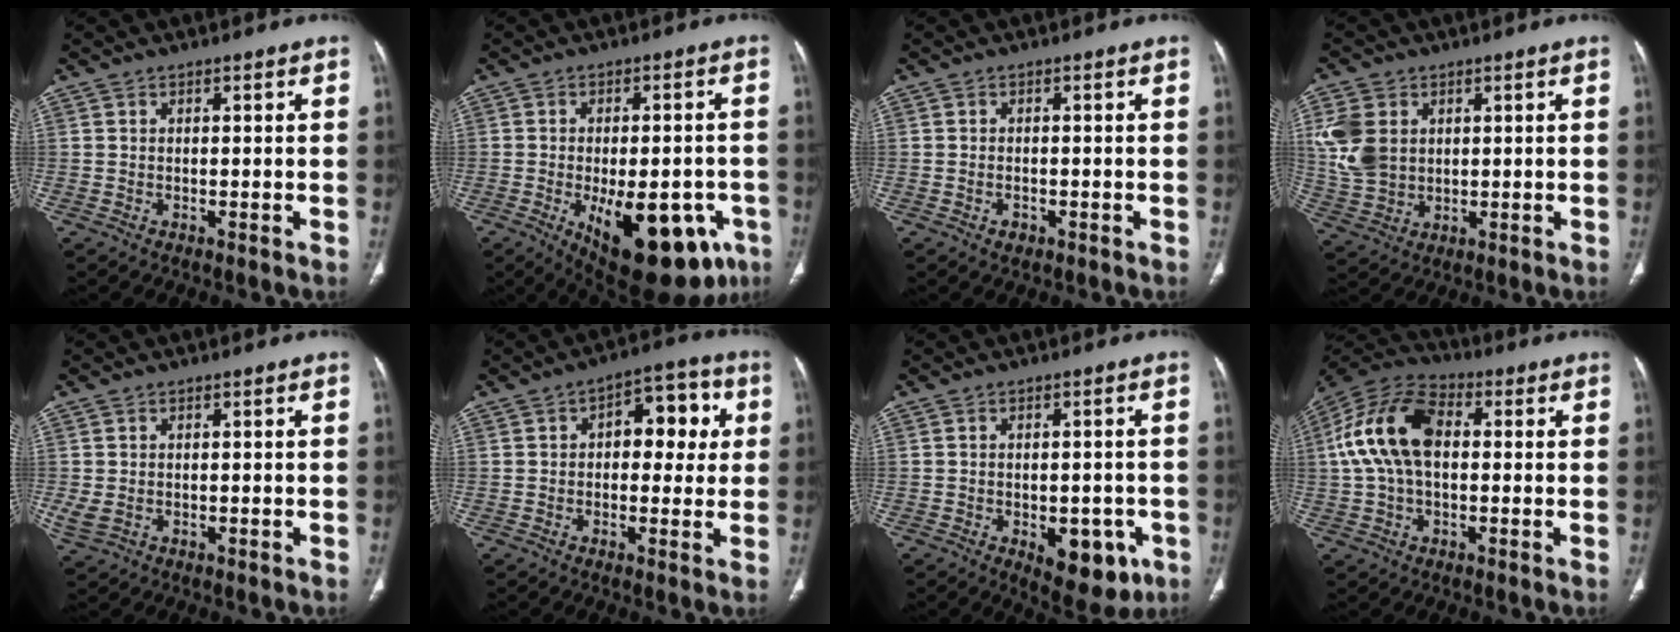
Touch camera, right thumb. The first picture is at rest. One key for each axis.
{"total": 21.3, "fx": -8.2, "fy": 10.0, "fz": 16.9, "tx": -0.178, "ty": 0.004, "tz": -0.093}
{"total": 1.6, "fx": -0.8, "fy": 1.1, "fz": 0.9, "tx": -0.012, "ty": 0.005, "tz": -0.008}
{"total": 9.9, "fx": 2.5, "fy": 7.5, "fz": 6.0, "tx": -0.119, "ty": -0.006, "tz": 0.060}
{"total": 3.1, "fx": -0.3, "fy": 2.3, "fz": 2.1, "tx": -0.057, "ty": 0.004, "tz": 0.004}
{"total": 10.9, "fx": 2.1, "fy": 6.4, "fz": 8.6, "tx": -0.066, "ty": 0.022, "tz": 0.022}
{"total": 10.4, "fx": -3.9, "fy": 5.6, "fz": 7.8, "tx": -0.071, "ty": 0.007, "tz": -0.038}
{"total": 15.6, "fx": 1.6, "fy": 9.5, "fz": 12.3, "tx": -0.245, "ty": 0.036, "tz": 0.021}